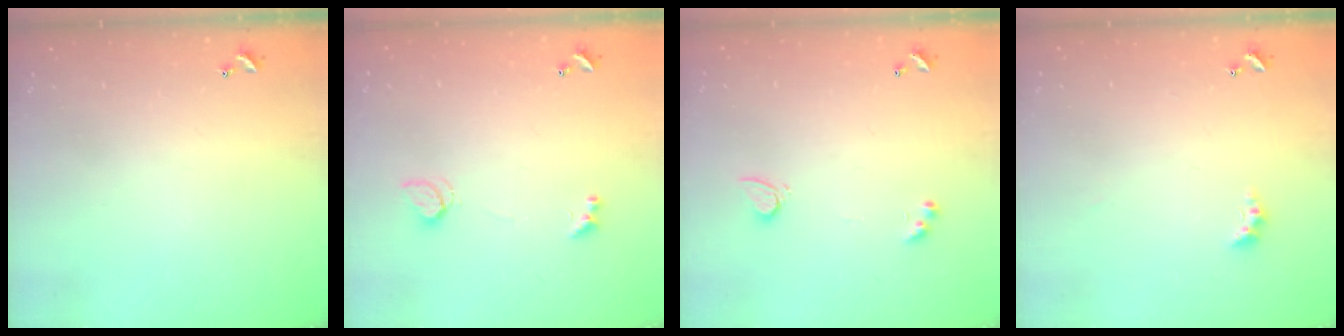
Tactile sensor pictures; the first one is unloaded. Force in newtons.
{"total": 2.2, "press": 2.1, "slide": 0.6}
{"total": 2.6, "press": 2.6, "slide": 0.5}
{"total": 1.5, "press": 1.3, "slide": 0.7}